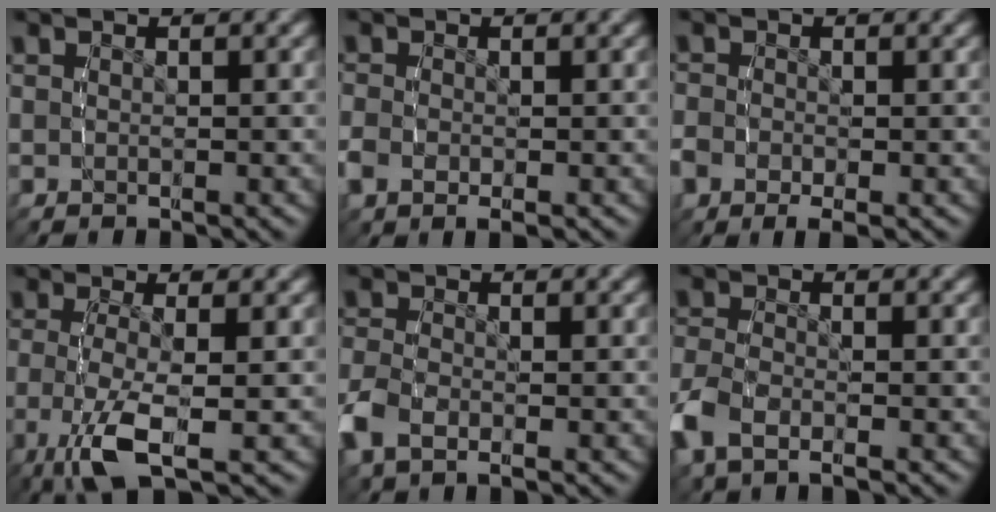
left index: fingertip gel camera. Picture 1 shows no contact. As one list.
[{"total": 2.9, "force": [-1.1, 2.0, 1.8], "torque": [-0.041, -0.015, -0.012]}, {"total": 3.4, "force": [-1.5, 2.4, 2.0], "torque": [-0.044, -0.015, -0.021]}, {"total": 5.9, "force": [-2.4, 1.8, 5.1], "torque": [-0.117, -0.030, -0.022]}, {"total": 3.2, "force": [-1.3, 1.9, 2.2], "torque": [-0.059, -0.008, -0.021]}, {"total": 3.5, "force": [-1.7, 2.0, 2.3], "torque": [-0.066, -0.009, -0.028]}]